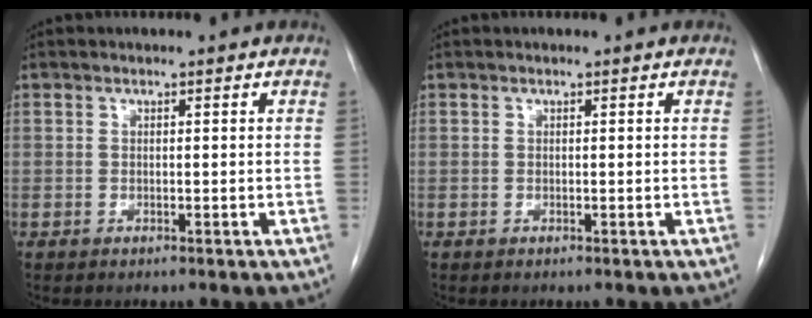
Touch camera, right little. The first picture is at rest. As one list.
[{"total": 0.0}]